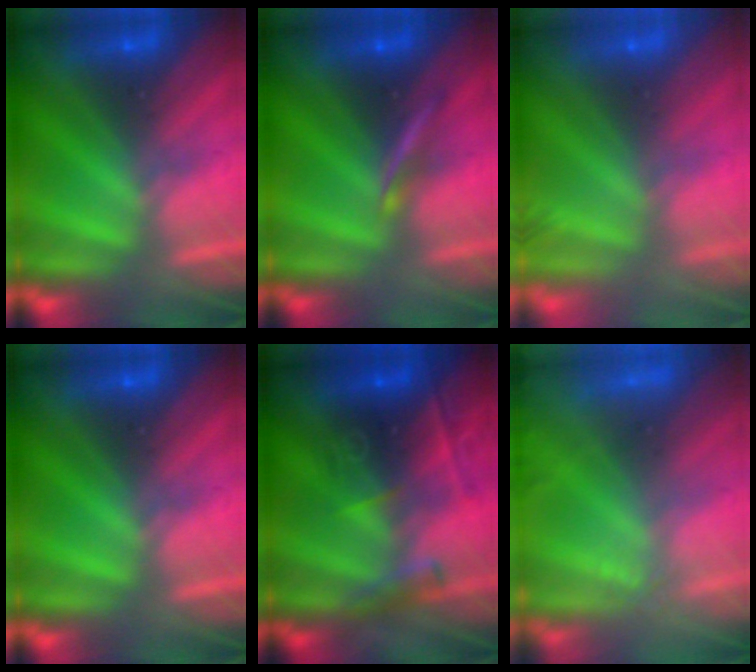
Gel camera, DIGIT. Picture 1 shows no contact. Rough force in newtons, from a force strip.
{"total": 2.2}
{"total": 7.2}
{"total": 0.0}
{"total": 2.9}
{"total": 2.4}